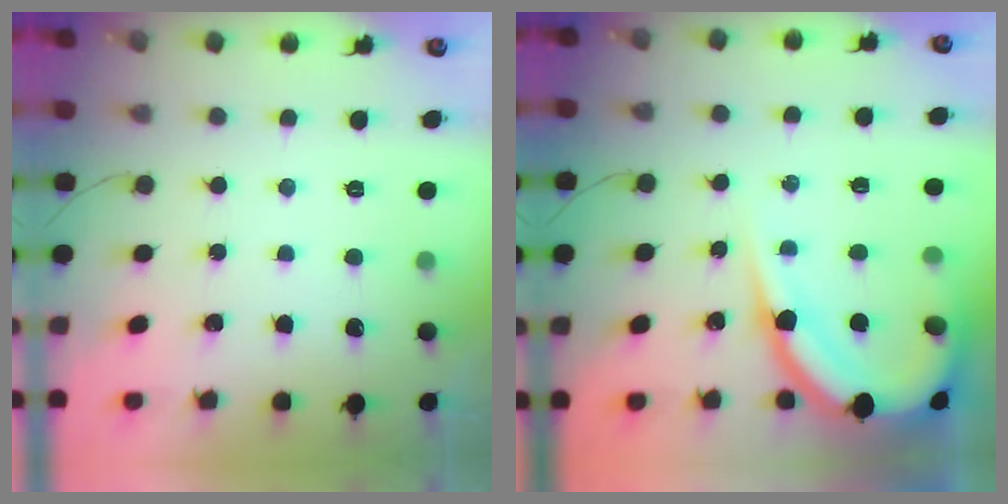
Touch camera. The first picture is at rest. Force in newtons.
{"total": 14.6, "press": 14.5, "slide": 1.0}